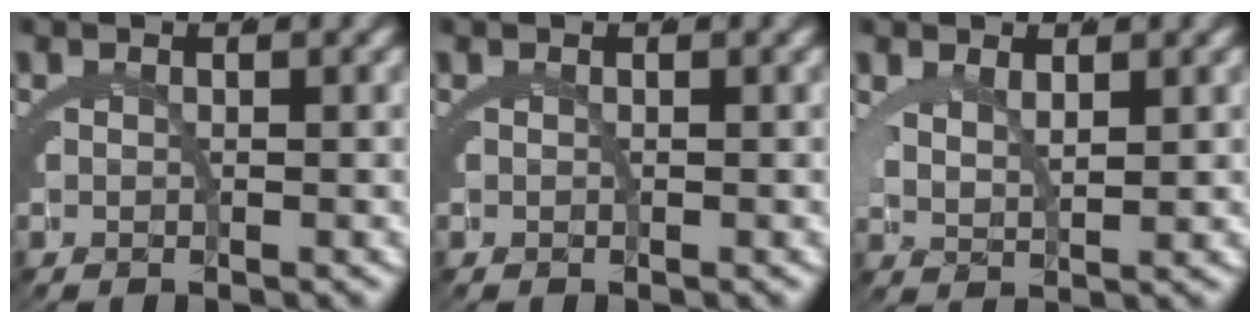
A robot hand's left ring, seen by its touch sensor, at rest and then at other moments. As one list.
[{"total": 0.0}, {"total": 2.3, "force": [1.4, 0.6, 1.6], "torque": [-0.041, -0.018, 0.039]}]